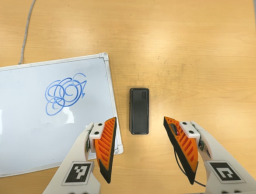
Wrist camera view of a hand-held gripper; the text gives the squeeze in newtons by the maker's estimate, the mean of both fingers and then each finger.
{"total": 0.0}